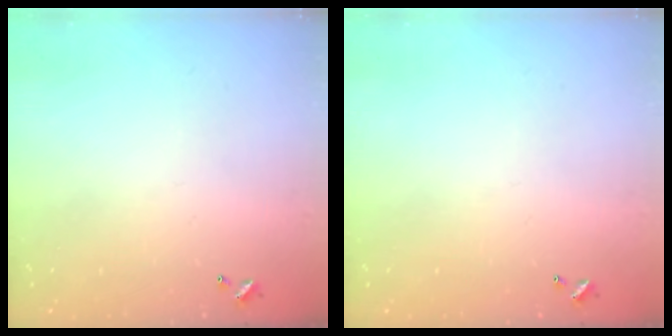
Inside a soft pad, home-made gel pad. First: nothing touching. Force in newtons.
{"total": 0.0}